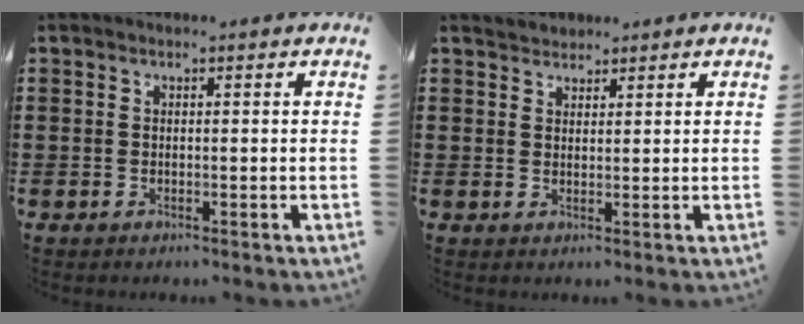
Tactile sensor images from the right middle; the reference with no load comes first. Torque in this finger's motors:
{"motor_torque": [-0.24, 0.12, 0.00, -0.01]}